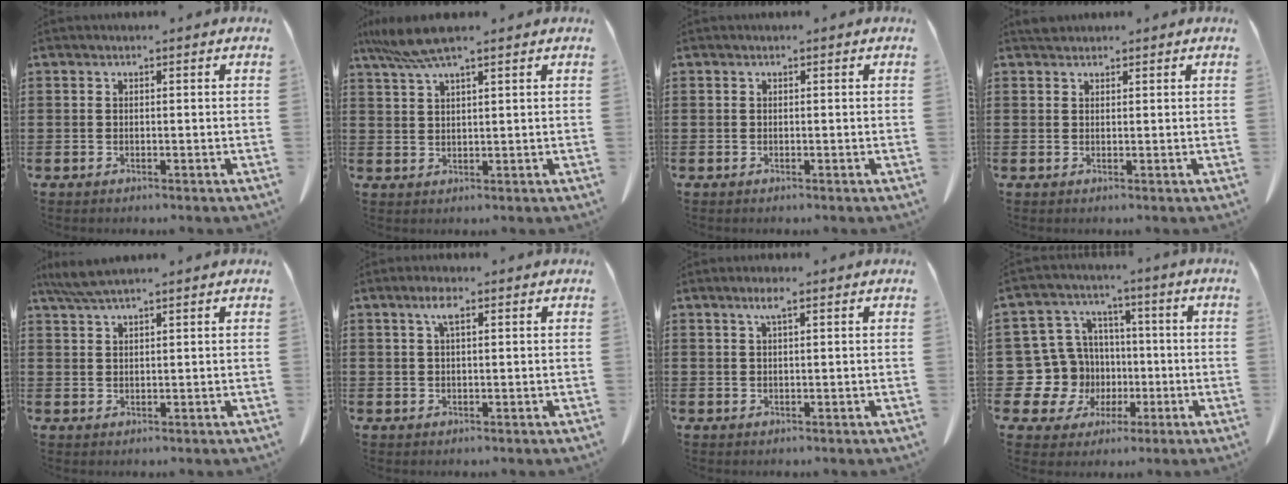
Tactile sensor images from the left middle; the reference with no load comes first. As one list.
[{"total": 5.6, "force": [4.3, 0.3, 3.7], "torque": [-0.081, -0.008, 0.079]}, {"total": 0.0}, {"total": 1.3, "force": [1.2, 0.5, 0.2], "torque": [-0.008, 0.001, 0.025]}, {"total": 3.7, "force": [2.9, 0.3, 2.2], "torque": [-0.051, -0.002, 0.056]}, {"total": 2.9, "force": [1.3, 0.9, 2.5], "torque": [-0.054, 0.008, 0.020]}, {"total": 2.4, "force": [1.3, 0.3, 2.0], "torque": [-0.042, 0.002, 0.022]}, {"total": 12.9, "force": [-1.8, 12.2, 3.7], "torque": [-0.146, 0.013, -0.014]}]